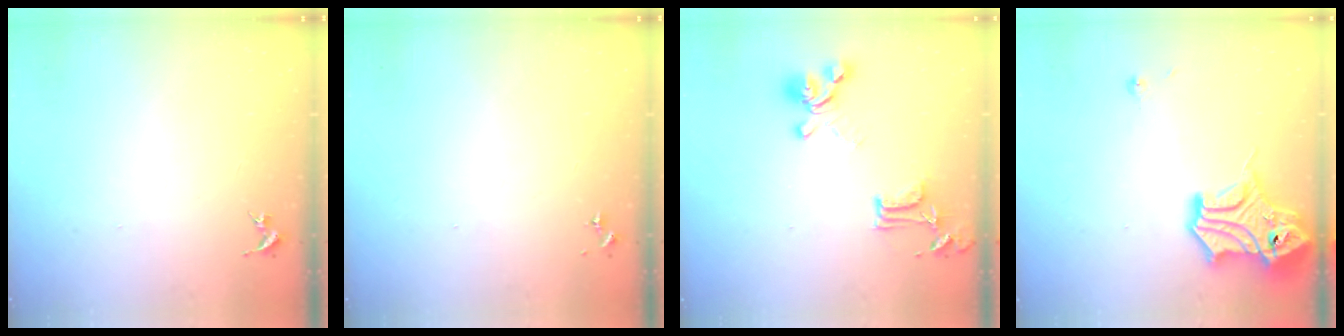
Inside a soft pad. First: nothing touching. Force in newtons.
{"total": 0.0}
{"total": 15.9, "press": 15.9, "slide": 1.0}
{"total": 15.5, "press": 15.4, "slide": 1.8}